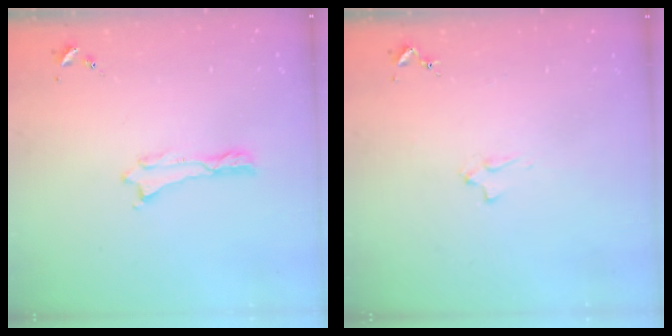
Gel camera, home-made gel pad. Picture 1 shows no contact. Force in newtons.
{"total": 2.1, "press": 2.1, "slide": 0.3}